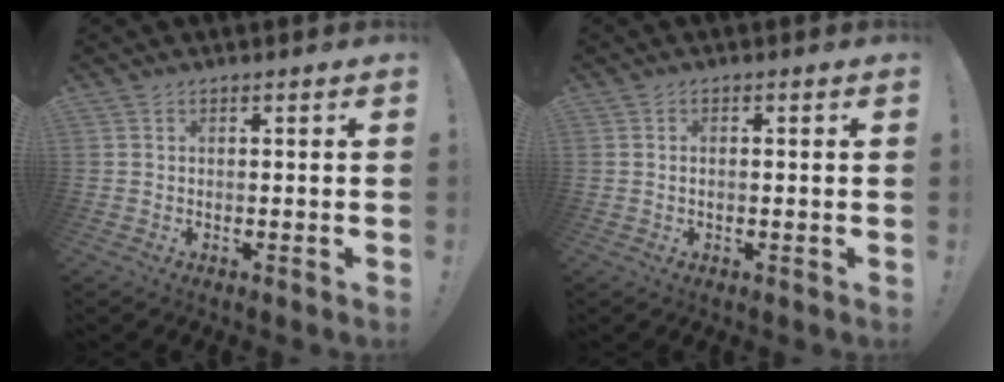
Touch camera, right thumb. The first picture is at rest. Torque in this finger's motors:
{"motor_torque": [-0.38, -0.10, -0.14, 0.15, 0.10]}